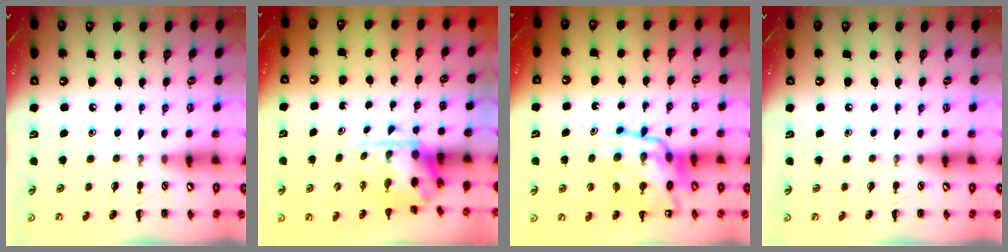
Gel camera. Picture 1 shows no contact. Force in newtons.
{"total": 3.7, "press": 3.6, "slide": 0.9}
{"total": 15.4, "press": 14.8, "slide": 4.0}
{"total": 0.0}